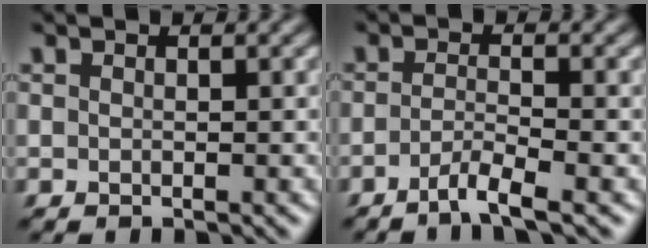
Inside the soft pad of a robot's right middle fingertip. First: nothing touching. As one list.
[{"total": 2.6, "force": [-1.6, 0.3, 2.0], "torque": [-0.034, -0.001, -0.042]}]